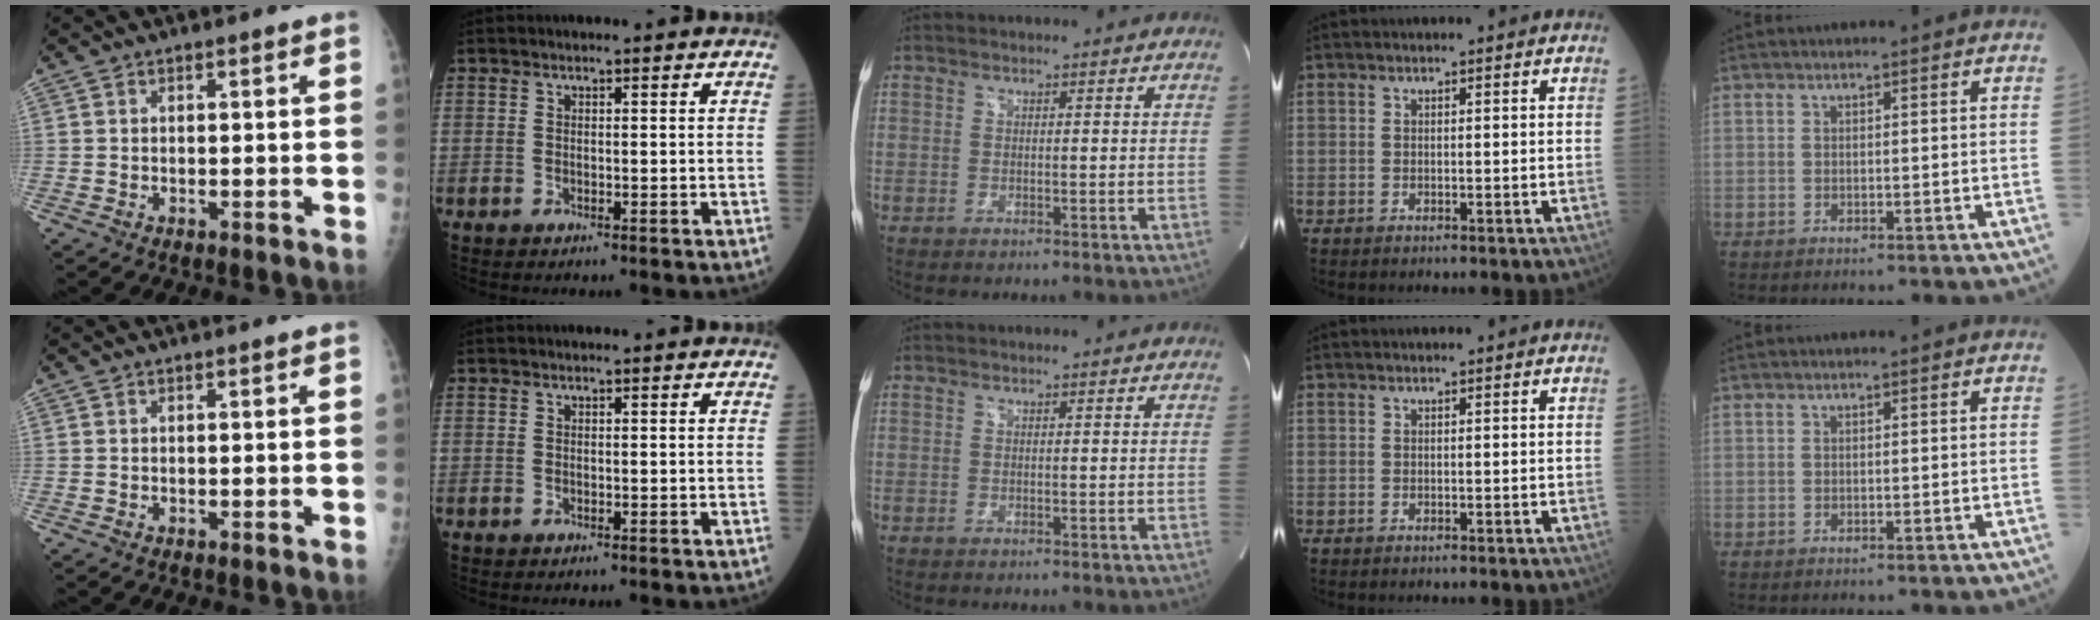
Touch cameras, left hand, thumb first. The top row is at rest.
{}